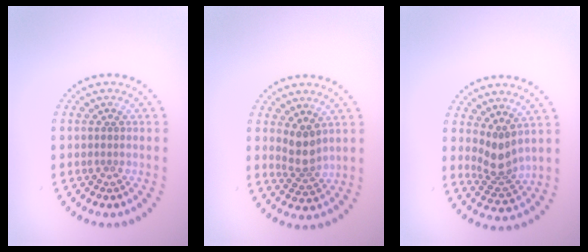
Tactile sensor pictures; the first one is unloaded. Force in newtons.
{"total": 2.5, "press": 2.0, "slide": 1.5}
{"total": 2.9, "press": 2.2, "slide": 1.9}